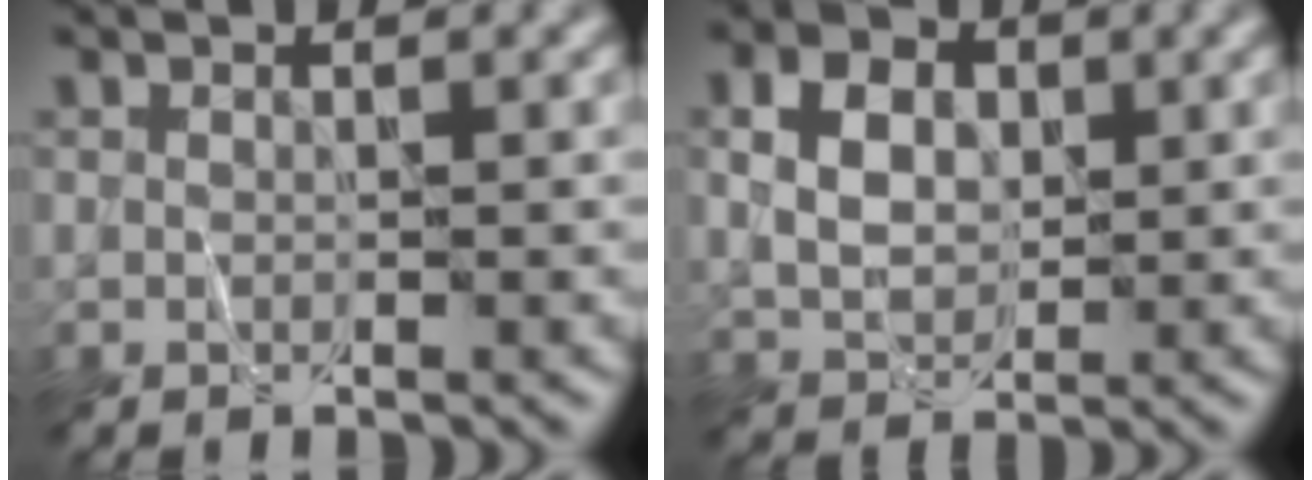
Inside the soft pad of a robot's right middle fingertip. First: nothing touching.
{"total": 4.5, "force": [1.0, 3.3, 3.0], "torque": [-0.058, 0.004, 0.017]}